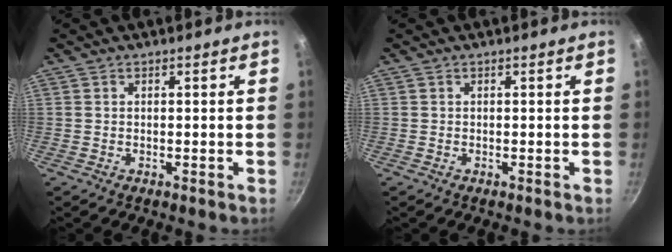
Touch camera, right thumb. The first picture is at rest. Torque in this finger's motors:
{"motor_torque": [0.23, -0.07, 0.28, -0.02, 0.05]}